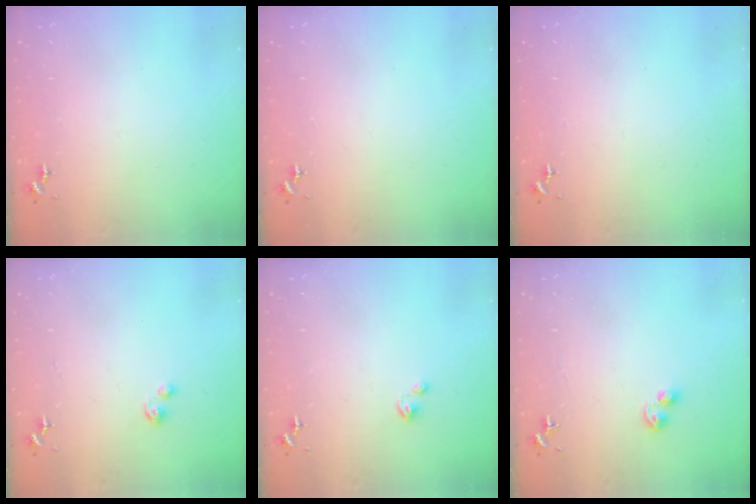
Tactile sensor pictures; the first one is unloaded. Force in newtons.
{"total": 0.0}
{"total": 0.0}
{"total": 2.5, "press": 2.5, "slide": 0.2}
{"total": 0.9, "press": 0.9, "slide": 0.1}
{"total": 4.3, "press": 4.2, "slide": 0.7}